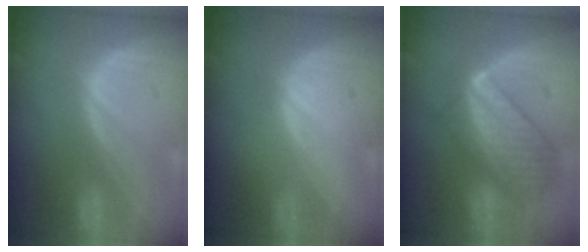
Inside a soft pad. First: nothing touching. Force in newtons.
{"total": 0.0}
{"total": 10.2, "press": 10.1, "slide": 0.8}